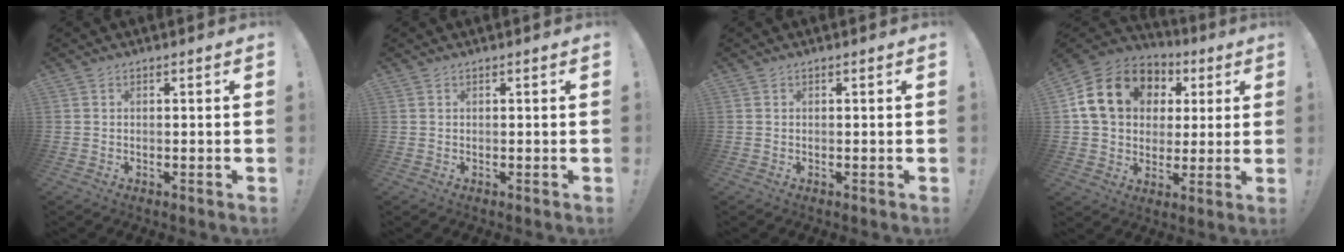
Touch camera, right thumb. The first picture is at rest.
{"total": 0.0}
{"total": 0.0}
{"total": 18.7, "force": [6.0, 14.5, 10.1], "torque": [-0.157, -0.005, 0.128]}